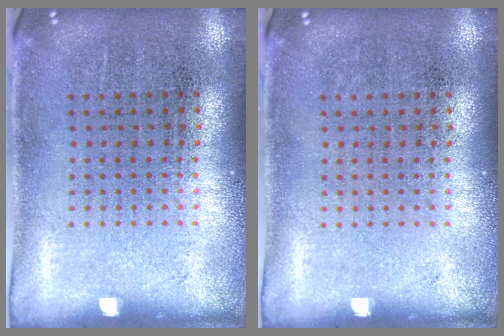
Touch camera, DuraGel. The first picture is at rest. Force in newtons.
{"total": 0.0}